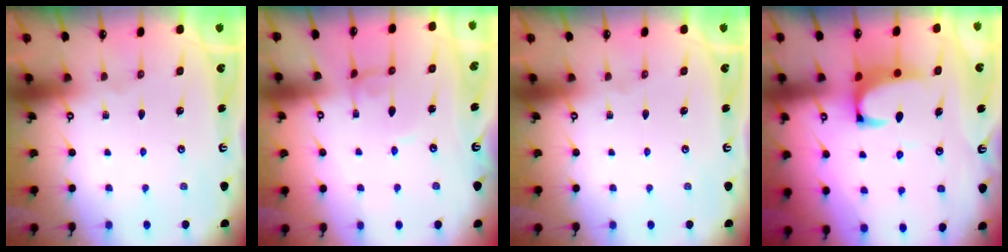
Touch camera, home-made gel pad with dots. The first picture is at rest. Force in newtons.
{"total": 0.5, "press": 0.5, "slide": 0.2}
{"total": 0.0}
{"total": 2.4, "press": 2.2, "slide": 0.9}